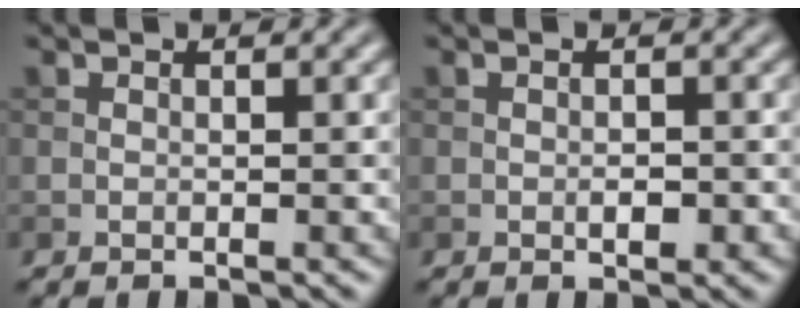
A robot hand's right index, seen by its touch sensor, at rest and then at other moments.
{"total": 1.7, "force": [-0.4, 0.7, 1.4], "torque": [-0.024, 0.000, -0.007]}